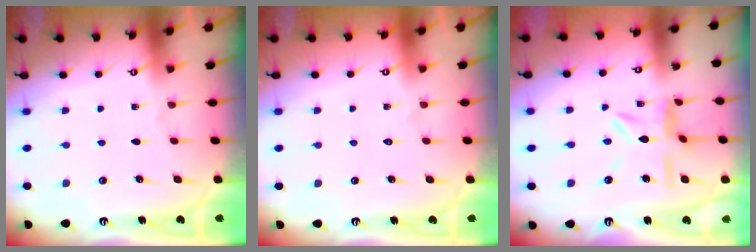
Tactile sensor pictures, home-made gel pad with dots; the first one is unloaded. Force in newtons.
{"total": 1.7, "press": 1.7, "slide": 0.1}
{"total": 7.3, "press": 7.2, "slide": 0.8}